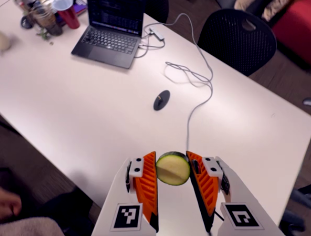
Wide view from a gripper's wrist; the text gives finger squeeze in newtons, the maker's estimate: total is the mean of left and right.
{"total": 9.5, "left": 9.6, "right": 9.3}